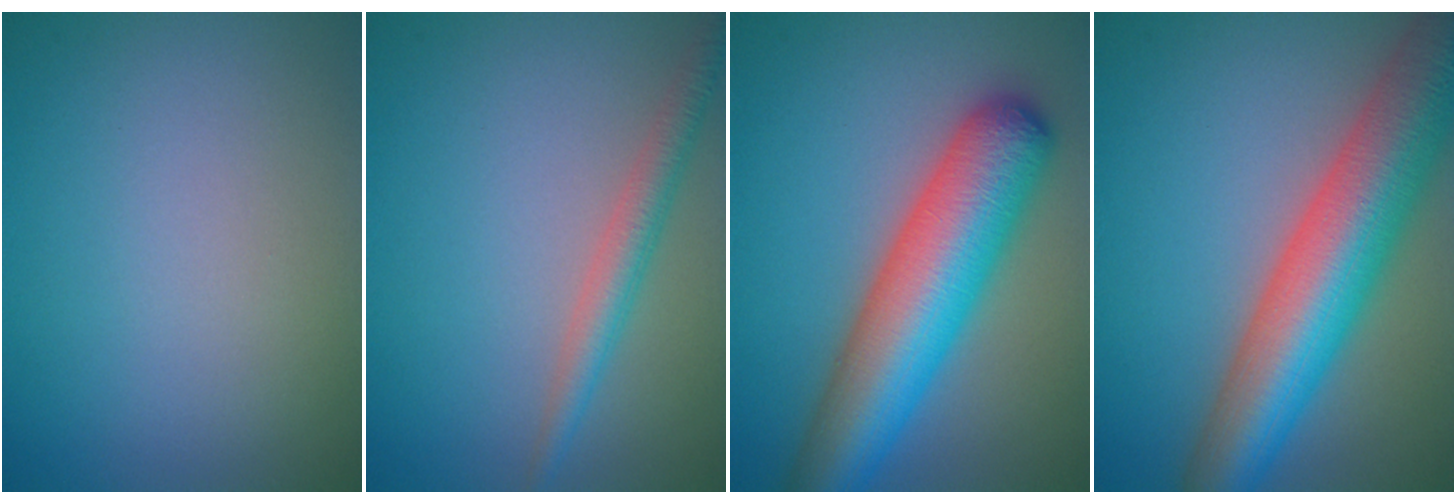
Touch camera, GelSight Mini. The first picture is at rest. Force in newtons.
{"total": 2.8, "press": 2.8, "slide": 0.1}
{"total": 10.1, "press": 10.1, "slide": 0.3}
{"total": 11.4, "press": 11.4, "slide": 0.5}